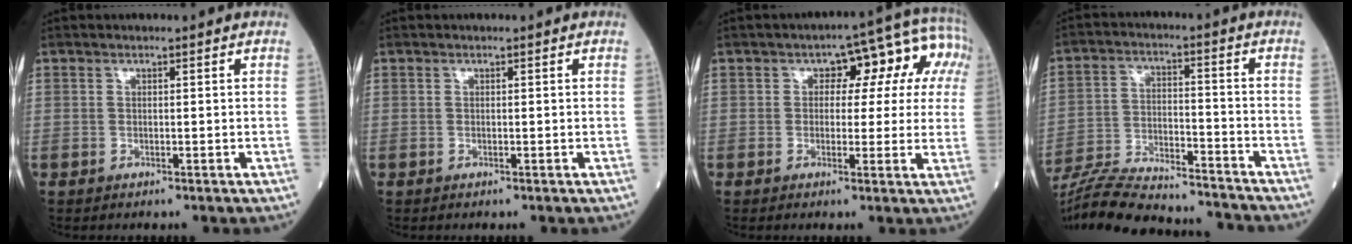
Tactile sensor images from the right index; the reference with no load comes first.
{"total": 0.0}
{"total": 10.1, "force": [2.5, 5.8, 7.9], "torque": [-0.078, 0.050, 0.025]}
{"total": 20.0, "force": [-18.8, 2.9, 6.2], "torque": [-0.139, -0.010, -0.293]}